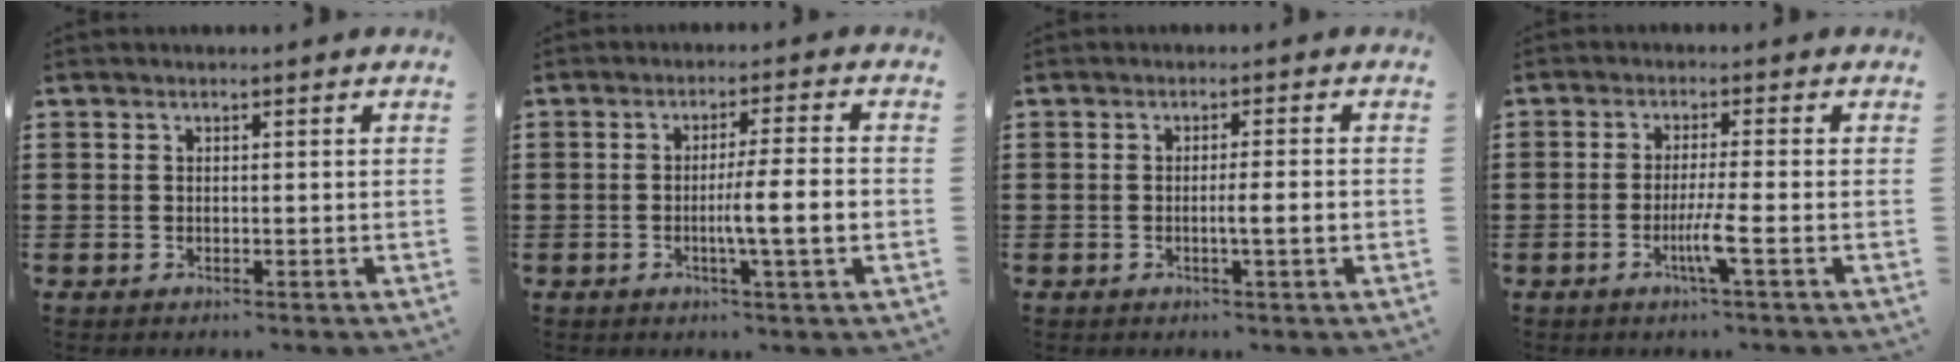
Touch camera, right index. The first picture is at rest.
{"total": 6.1, "force": [-1.3, -0.1, 6.0], "torque": [-0.102, -0.005, -0.024]}
{"total": 3.0, "force": [-0.6, 0.0, 2.9], "torque": [-0.048, -0.005, -0.012]}
{"total": 4.4, "force": [-1.7, -0.4, 4.0], "torque": [-0.076, -0.017, -0.033]}